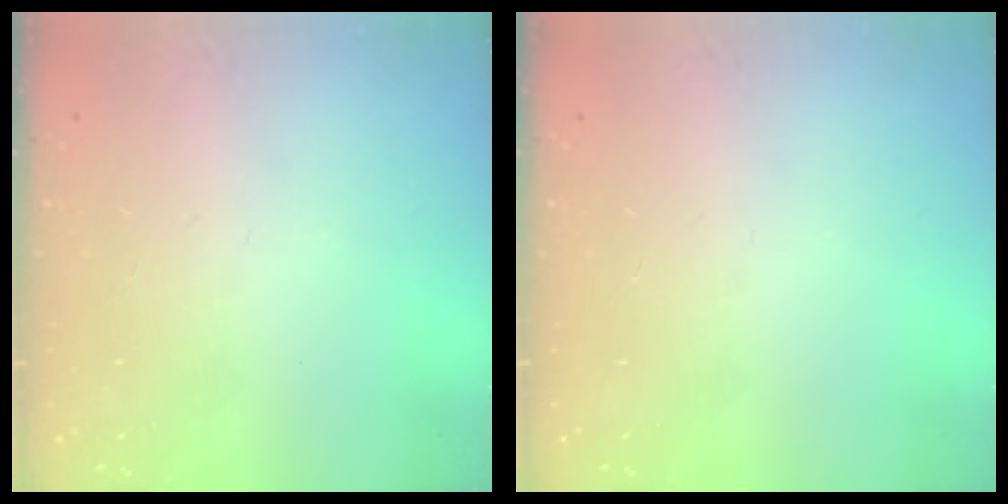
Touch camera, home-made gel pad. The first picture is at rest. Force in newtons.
{"total": 0.0}